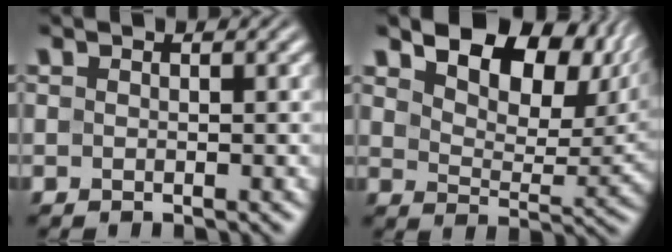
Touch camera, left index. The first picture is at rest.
{"total": 10.2, "force": [6.0, 5.5, 6.1], "torque": [-0.097, -0.001, 0.096]}